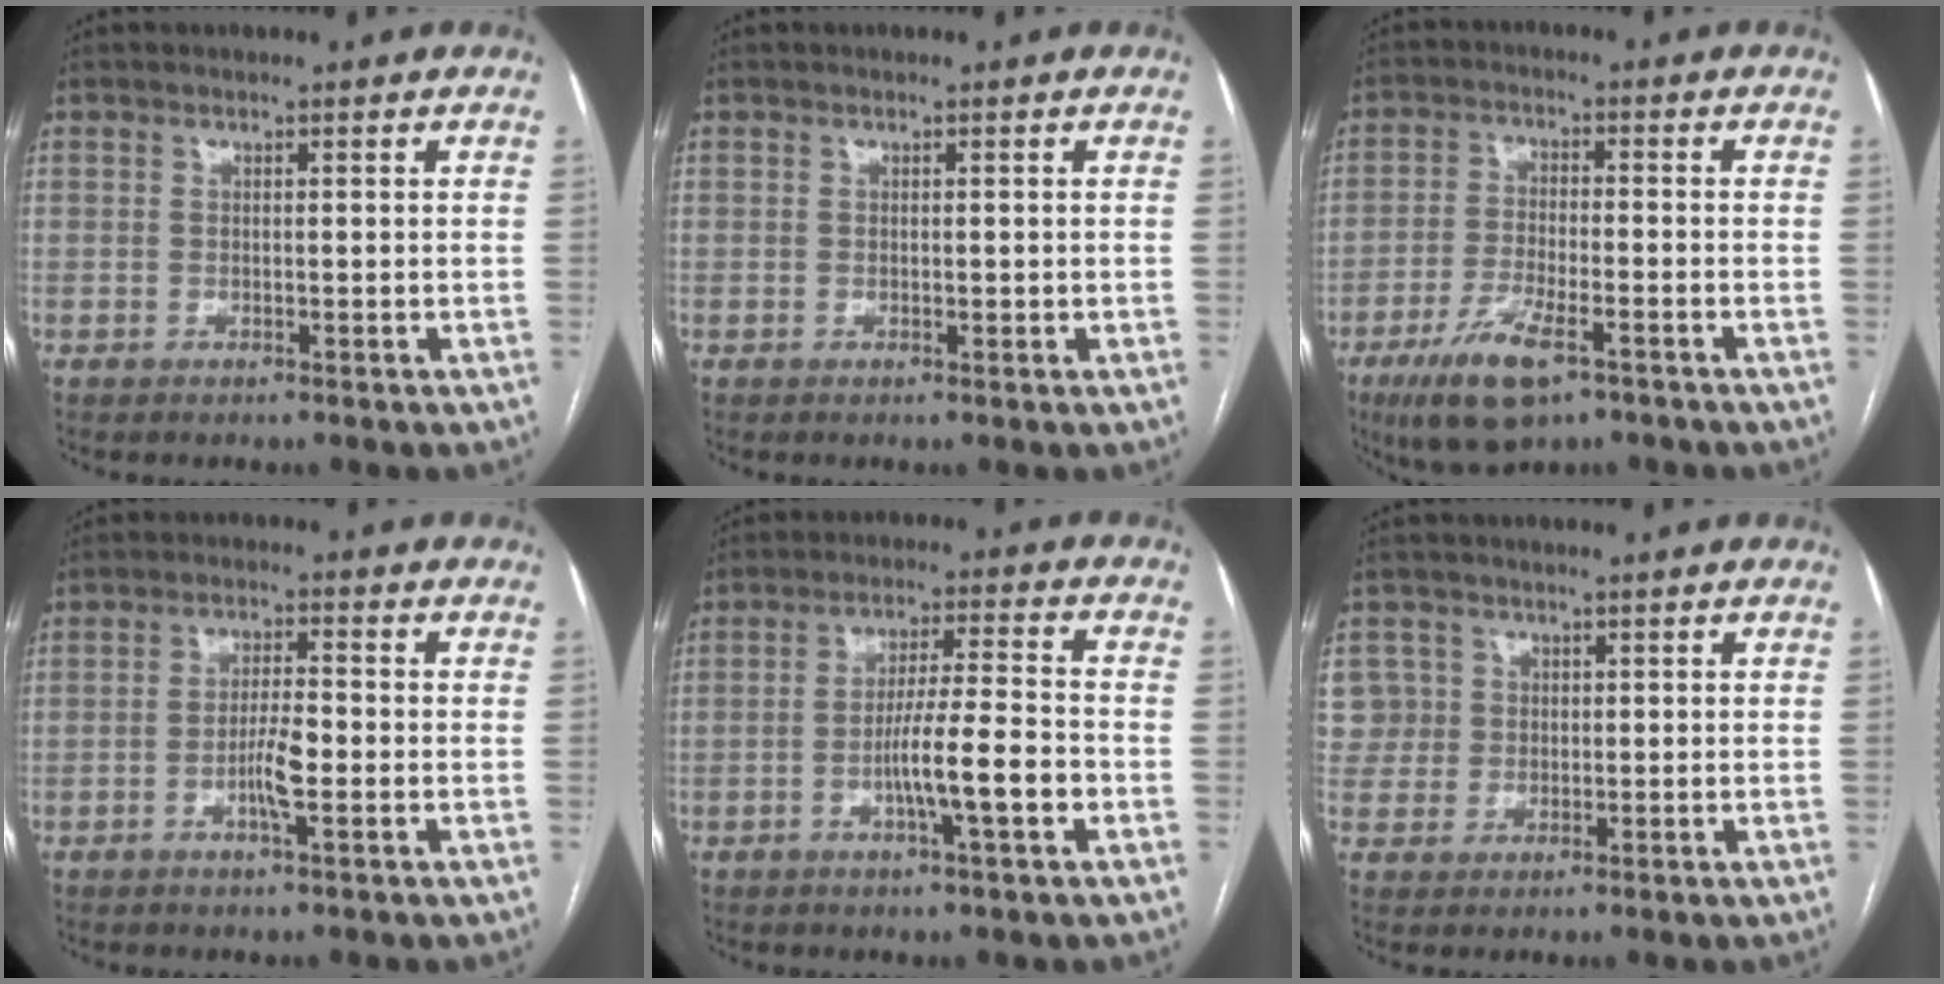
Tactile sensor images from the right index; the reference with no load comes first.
{"total": 0.7, "force": [-0.1, 0.3, 0.6], "torque": [-0.009, -0.001, 0.000]}
{"total": 9.5, "force": [-5.5, 2.8, 7.2], "torque": [-0.138, -0.016, -0.093]}
{"total": 4.6, "force": [-1.5, 0.5, 4.3], "torque": [-0.082, 0.000, -0.029]}
{"total": 8.7, "force": [-2.9, 0.3, 8.2], "torque": [-0.141, 0.004, -0.052]}
{"total": 5.1, "force": [1.2, 5.0, 0.0], "torque": [0.013, 0.019, 0.026]}